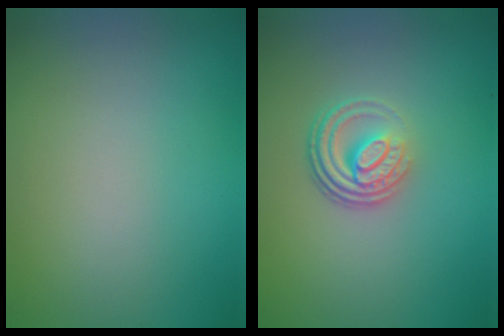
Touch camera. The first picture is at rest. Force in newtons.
{"total": 4.1, "press": 2.7, "slide": 3.1}